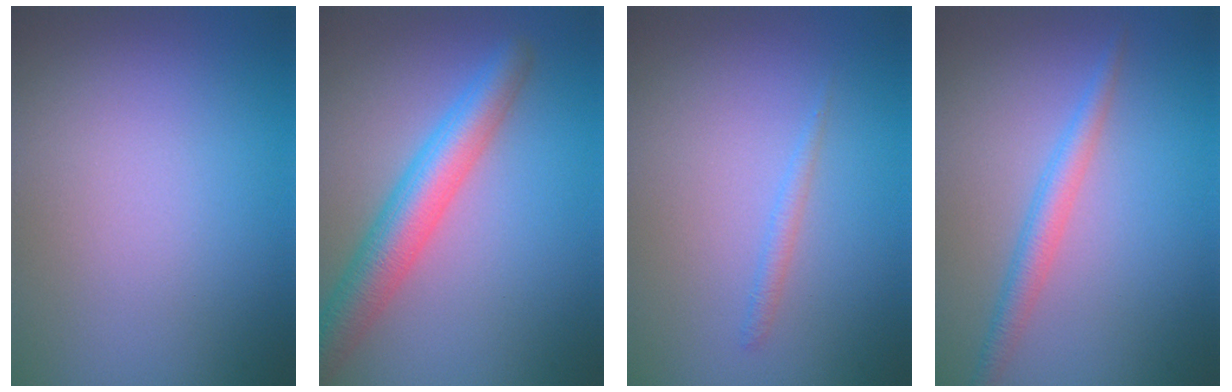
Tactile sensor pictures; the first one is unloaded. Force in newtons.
{"total": 5.6, "press": 5.6, "slide": 0.3}
{"total": 0.9, "press": 0.9, "slide": 0.1}
{"total": 2.3, "press": 2.3, "slide": 0.1}